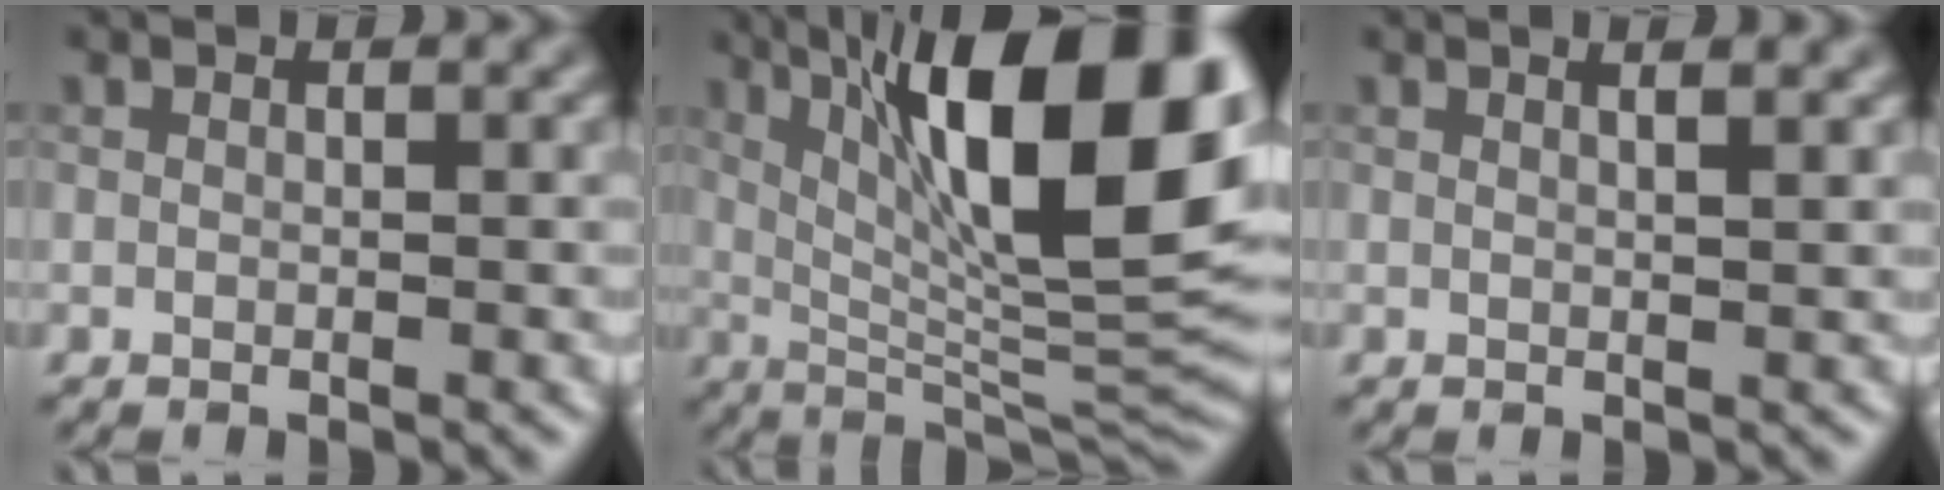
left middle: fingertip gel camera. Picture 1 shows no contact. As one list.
[{"total": 17.4, "force": [6.1, 5.2, 15.4], "torque": [-0.224, 0.009, 0.107]}, {"total": 3.0, "force": [1.6, 1.2, 2.2], "torque": [-0.007, 0.010, -0.009]}]